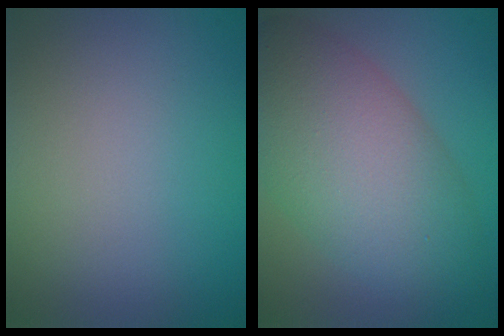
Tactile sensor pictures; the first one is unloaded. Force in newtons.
{"total": 9.1, "press": 9.1, "slide": 0.4}